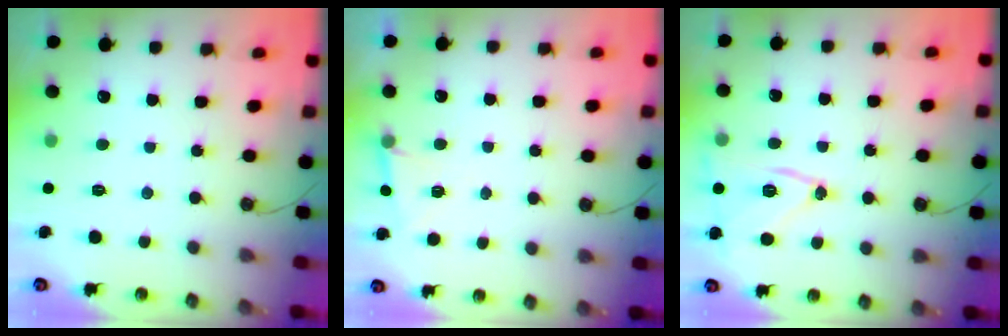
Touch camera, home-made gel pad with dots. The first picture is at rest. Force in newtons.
{"total": 3.0, "press": 2.7, "slide": 1.2}
{"total": 14.2, "press": 14.2, "slide": 0.5}